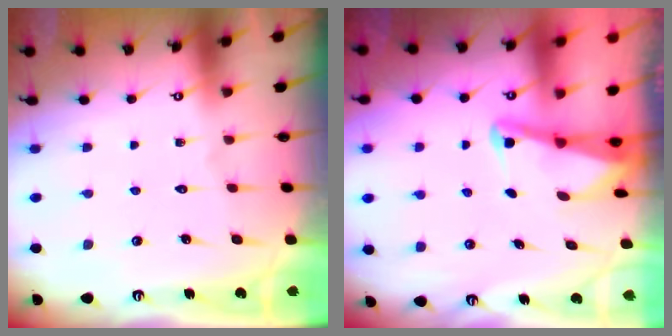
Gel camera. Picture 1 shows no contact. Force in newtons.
{"total": 2.1, "press": 2.1, "slide": 0.3}